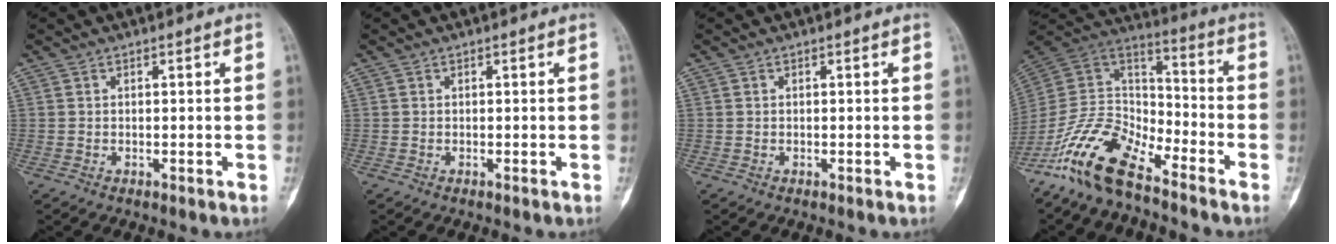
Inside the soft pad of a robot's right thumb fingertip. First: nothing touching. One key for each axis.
{"total": 0.0}
{"total": 0.0}
{"total": 14.6, "fx": -10.7, "fy": 5.1, "fz": 8.5, "tx": -0.158, "ty": 0.072, "tz": -0.213}